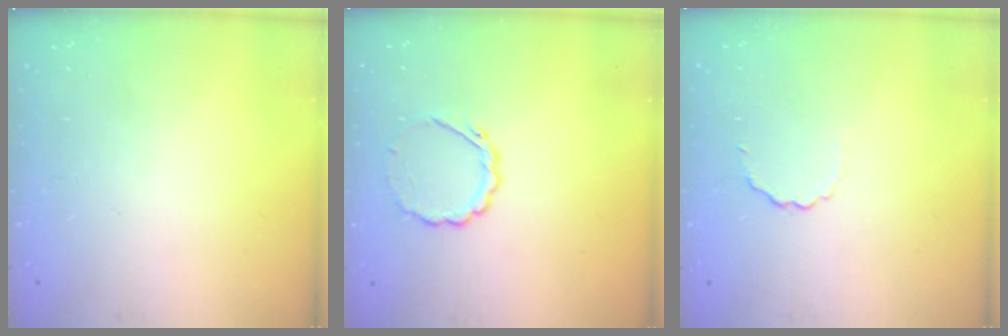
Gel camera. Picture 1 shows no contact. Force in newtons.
{"total": 4.9, "press": 4.6, "slide": 1.5}
{"total": 2.6, "press": 2.5, "slide": 0.8}